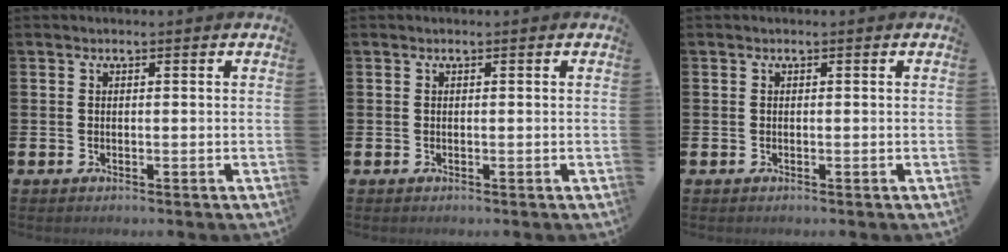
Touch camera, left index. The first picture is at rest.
{"total": 0.0}
{"total": 0.0}